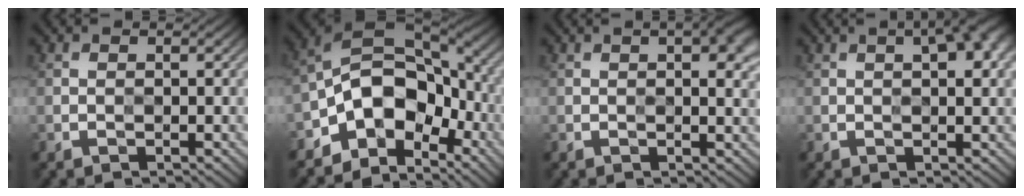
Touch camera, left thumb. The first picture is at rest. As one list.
[{"total": 12.8, "force": [-4.6, 8.6, 8.3], "torque": [-0.137, -0.012, -0.095]}, {"total": 3.7, "force": [1.4, 1.0, 3.3], "torque": [-0.044, 0.008, 0.012]}, {"total": 5.2, "force": [2.2, 1.8, 4.4], "torque": [-0.048, 0.013, 0.014]}]